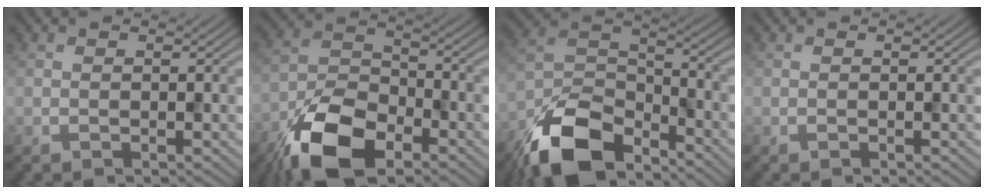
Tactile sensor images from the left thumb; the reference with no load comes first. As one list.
[{"total": 11.7, "force": [-7.3, 5.3, 7.5], "torque": [-0.155, -0.007, -0.152]}, {"total": 12.7, "force": [-9.1, 5.4, 7.1], "torque": [-0.148, -0.008, -0.187]}, {"total": 0.0}]